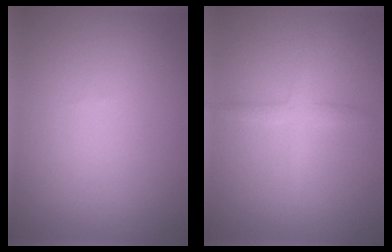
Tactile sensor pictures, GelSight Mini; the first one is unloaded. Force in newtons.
{"total": 1.7, "press": 1.7, "slide": 0.1}